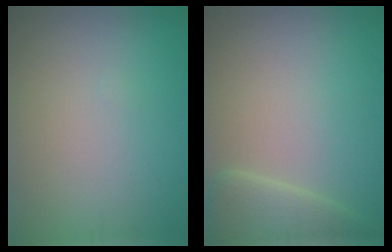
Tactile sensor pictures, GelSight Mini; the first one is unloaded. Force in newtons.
{"total": 3.4, "press": 3.4, "slide": 0.2}